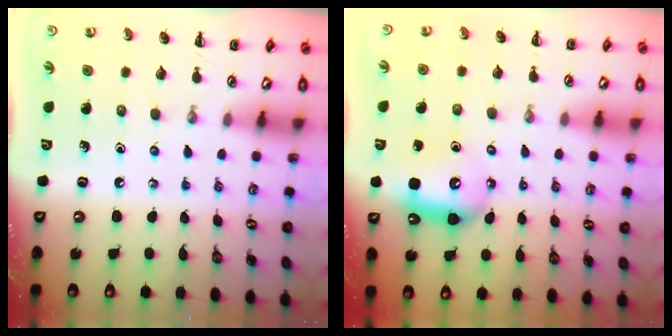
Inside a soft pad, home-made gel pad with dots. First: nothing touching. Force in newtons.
{"total": 8.0, "press": 8.0, "slide": 0.9}